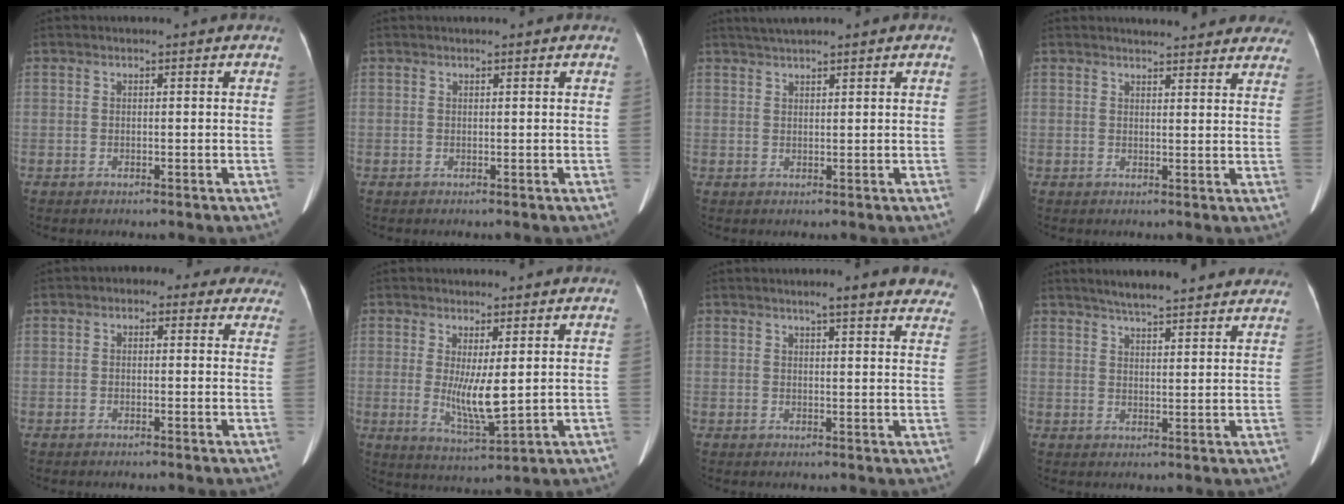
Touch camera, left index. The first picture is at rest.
{"total": 1.0, "force": [0.9, 0.0, 0.4], "torque": [-0.009, 0.019, 0.017]}
{"total": 3.3, "force": [2.7, 0.1, 1.9], "torque": [-0.038, 0.024, 0.051]}
{"total": 14.8, "force": [13.8, 3.0, 4.4], "torque": [-0.029, -0.004, 0.142]}
{"total": 5.8, "force": [3.8, 3.5, 2.6], "torque": [-0.018, 0.025, 0.031]}
{"total": 6.2, "force": [0.6, 0.9, 6.1], "torque": [-0.121, -0.025, 0.022]}
{"total": 11.4, "force": [9.7, 1.7, 5.9], "torque": [-0.052, 0.000, 0.099]}
{"total": 15.6, "force": [13.7, 2.2, 7.1], "torque": [-0.097, 0.026, 0.176]}